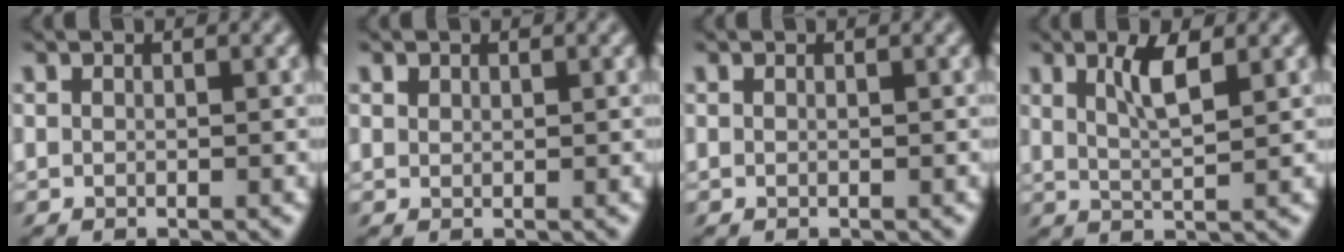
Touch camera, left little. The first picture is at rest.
{"total": 0.6, "force": [0.4, 0.3, 0.3], "torque": [-0.008, 0.001, 0.007]}
{"total": 0.0}
{"total": 2.6, "force": [1.2, 0.0, 2.3], "torque": [-0.043, 0.000, 0.020]}